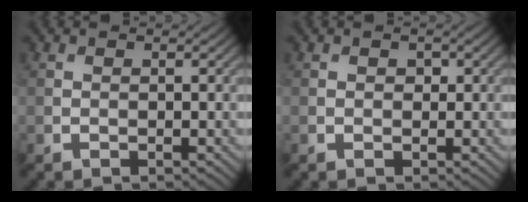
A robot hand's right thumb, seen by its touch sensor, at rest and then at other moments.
{"total": 0.7, "force": [0.2, 0.7, 0.3], "torque": [-0.003, -0.004, 0.001]}